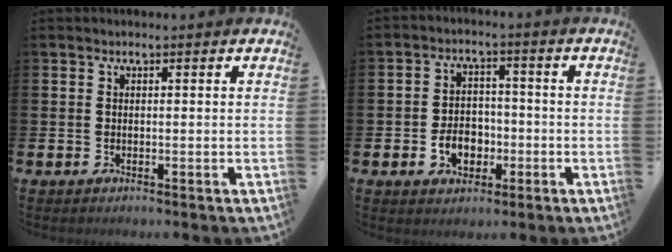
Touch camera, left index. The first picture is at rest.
{"total": 4.8, "force": [-1.8, 3.6, 2.6], "torque": [-0.037, 0.002, -0.038]}